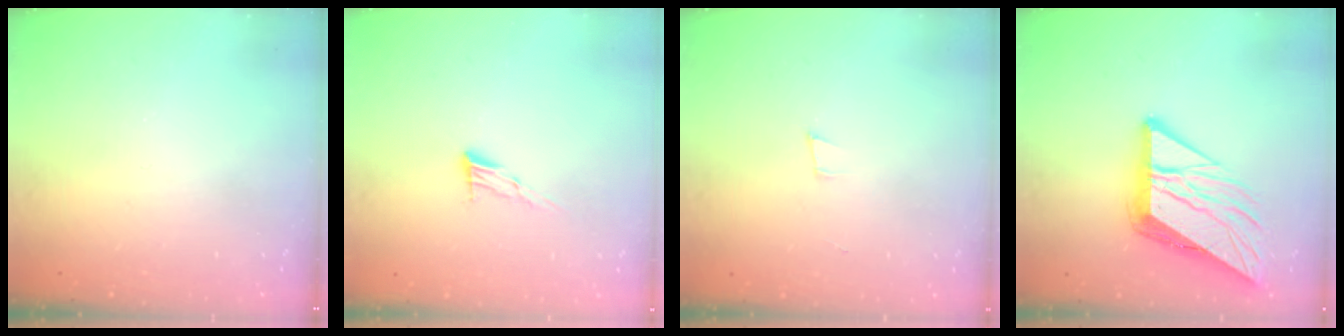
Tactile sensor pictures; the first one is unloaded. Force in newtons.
{"total": 7.2, "press": 7.1, "slide": 1.2}
{"total": 3.3, "press": 1.9, "slide": 2.7}
{"total": 15.9, "press": 15.9, "slide": 1.6}